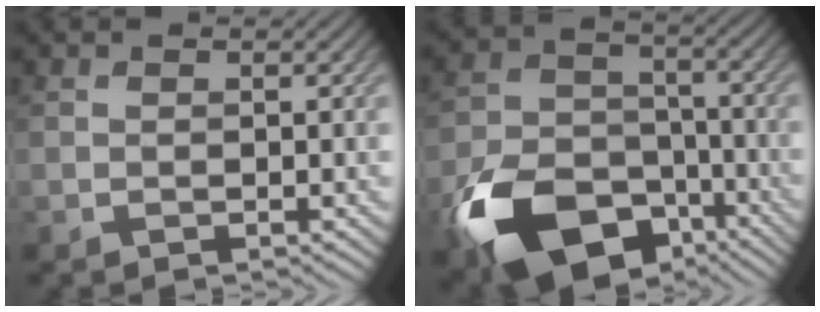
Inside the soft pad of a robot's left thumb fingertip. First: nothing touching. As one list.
[{"total": 15.2, "force": [-8.5, 9.5, 8.3], "torque": [-0.187, -0.038, -0.158]}]